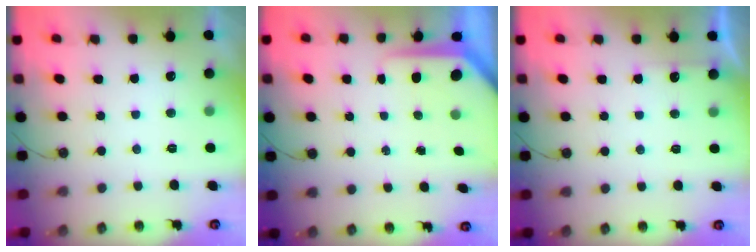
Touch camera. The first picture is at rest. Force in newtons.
{"total": 6.2, "press": 6.2, "slide": 0.4}
{"total": 2.6, "press": 2.6, "slide": 0.5}